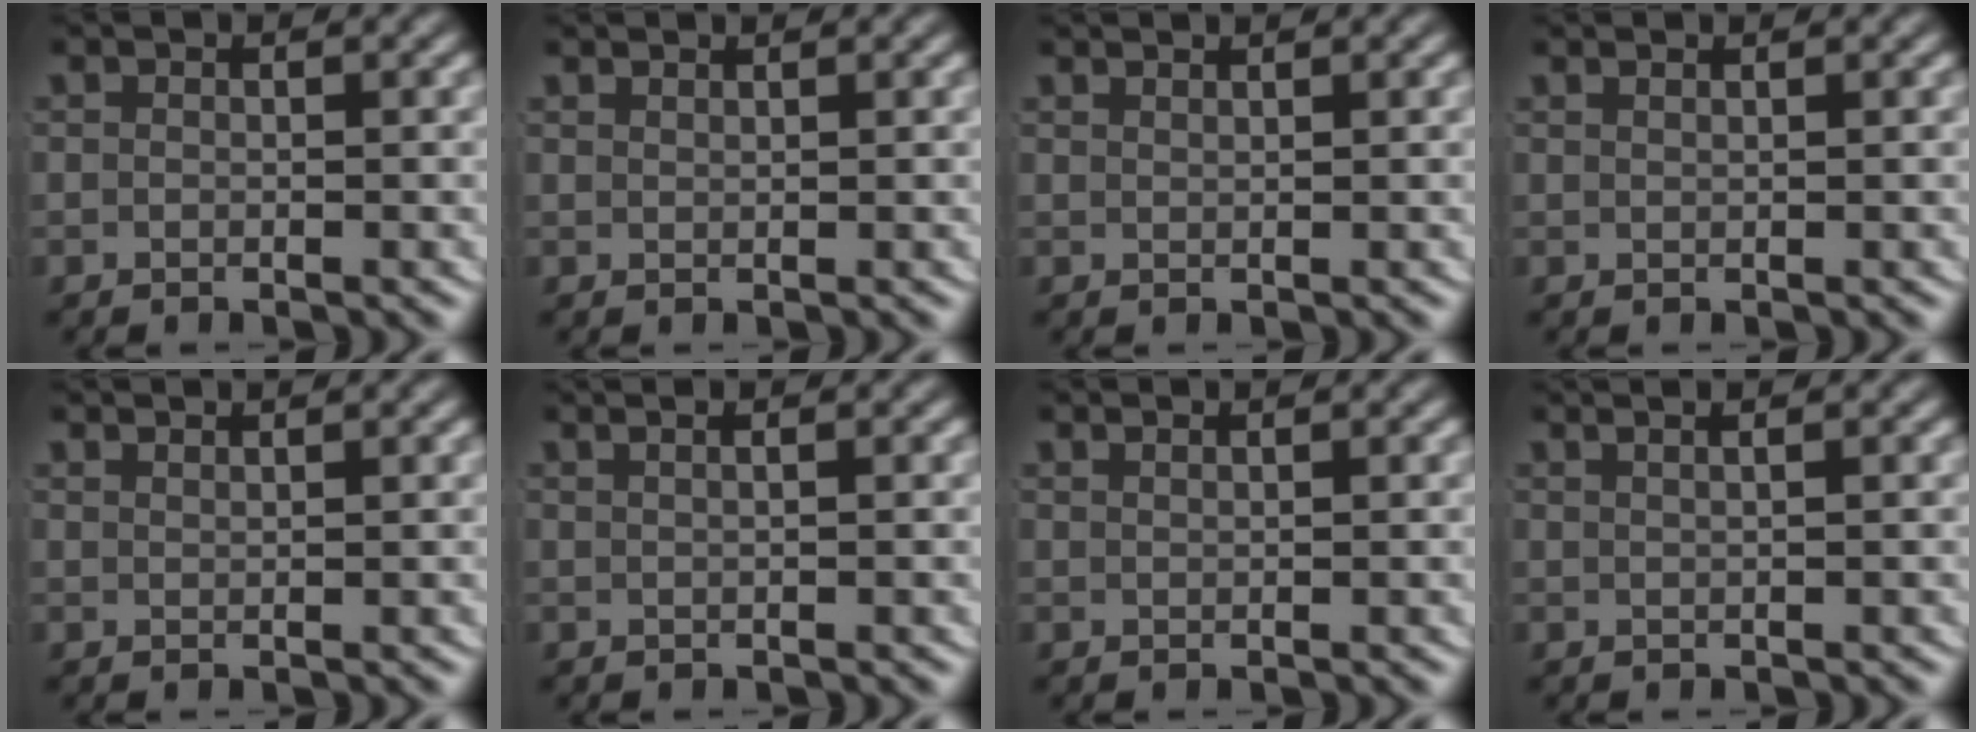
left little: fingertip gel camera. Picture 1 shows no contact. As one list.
[{"total": 1.2, "force": [1.1, -0.4, 0.2], "torque": [0.003, -0.001, 0.024]}, {"total": 1.4, "force": [1.4, -0.4, 0.3], "torque": [0.001, -0.002, 0.027]}, {"total": 1.0, "force": [0.8, -0.4, 0.3], "torque": [-0.002, 0.000, 0.018]}, {"total": 1.5, "force": [1.4, -0.4, 0.2], "torque": [0.002, -0.002, 0.029]}, {"total": 2.6, "force": [1.6, 0.6, 2.0], "torque": [-0.016, 0.017, 0.021]}, {"total": 1.1, "force": [0.9, -0.4, 0.3], "torque": [-0.002, 0.000, 0.020]}, {"total": 3.3, "force": [2.1, 0.7, 2.4], "torque": [-0.024, 0.016, 0.029]}]